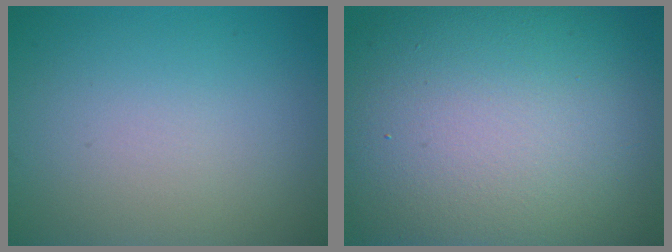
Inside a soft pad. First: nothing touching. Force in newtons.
{"total": 17.9, "press": 17.9, "slide": 0.5}